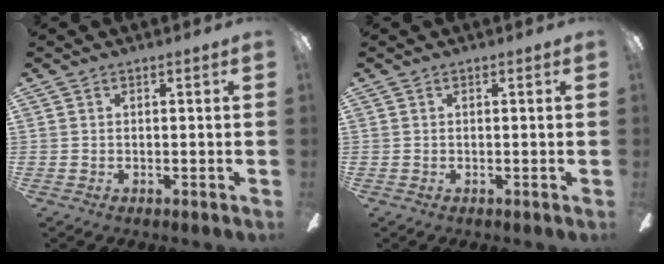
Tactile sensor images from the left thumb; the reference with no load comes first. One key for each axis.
{"total": 0.0}